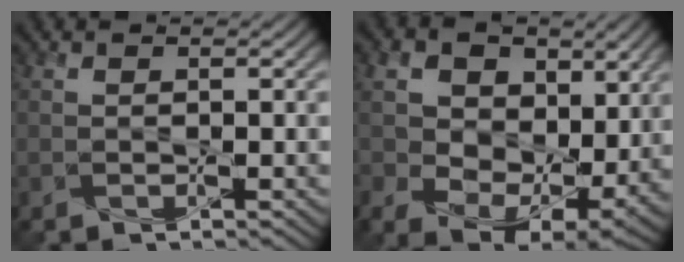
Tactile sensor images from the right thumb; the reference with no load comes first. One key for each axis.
{"total": 10.8, "fx": 2.8, "fy": 7.9, "fz": 6.8, "tx": -0.155, "ty": -0.011, "tz": 0.053}